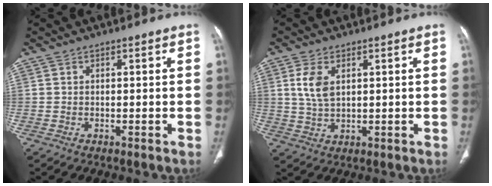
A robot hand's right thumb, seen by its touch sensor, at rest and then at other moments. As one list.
[{"total": 5.8, "force": [1.9, 3.2, 4.4], "torque": [-0.092, -0.004, 0.043]}]